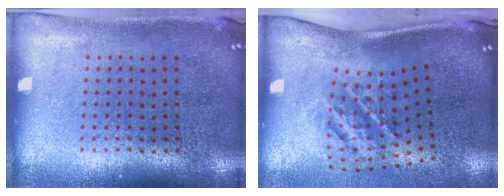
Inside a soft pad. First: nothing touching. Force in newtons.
{"total": 2.1, "press": 1.3, "slide": 1.7}